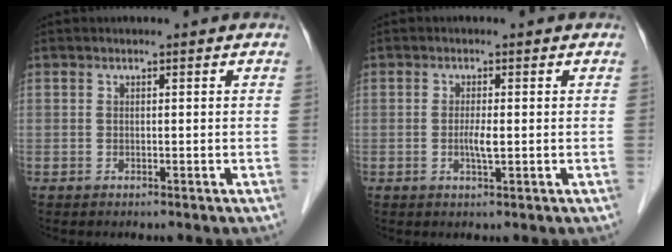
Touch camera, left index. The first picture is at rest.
{"total": 2.1, "force": [-0.3, 0.2, 2.0], "torque": [-0.043, -0.005, -0.004]}